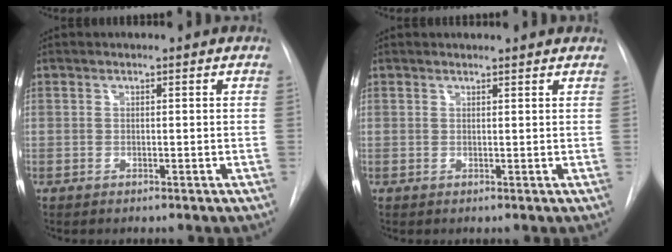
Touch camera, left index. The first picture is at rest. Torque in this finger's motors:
{"motor_torque": [0.61, -0.85, 0.01, 0.02]}